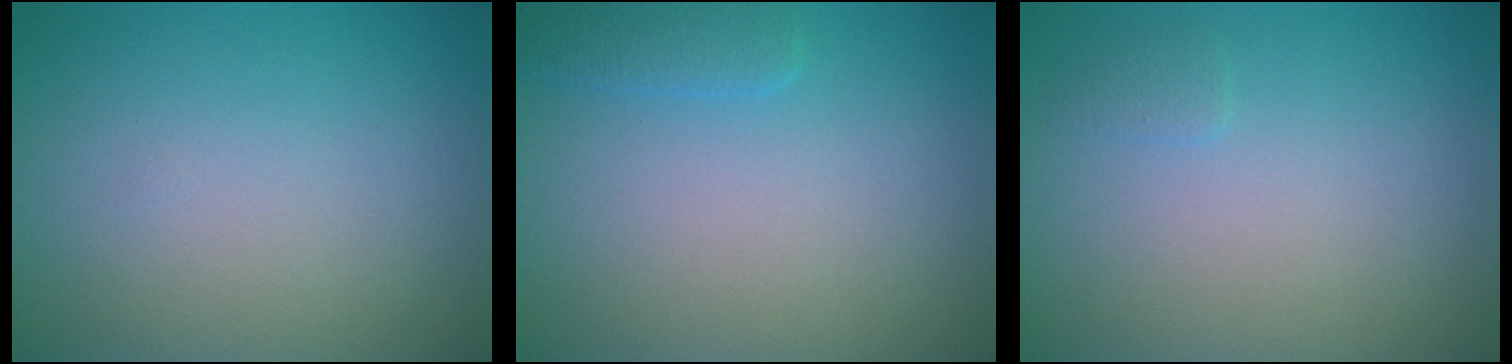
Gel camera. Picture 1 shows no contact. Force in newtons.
{"total": 1.4, "press": 1.4, "slide": 0.2}
{"total": 0.6, "press": 0.6, "slide": 0.0}